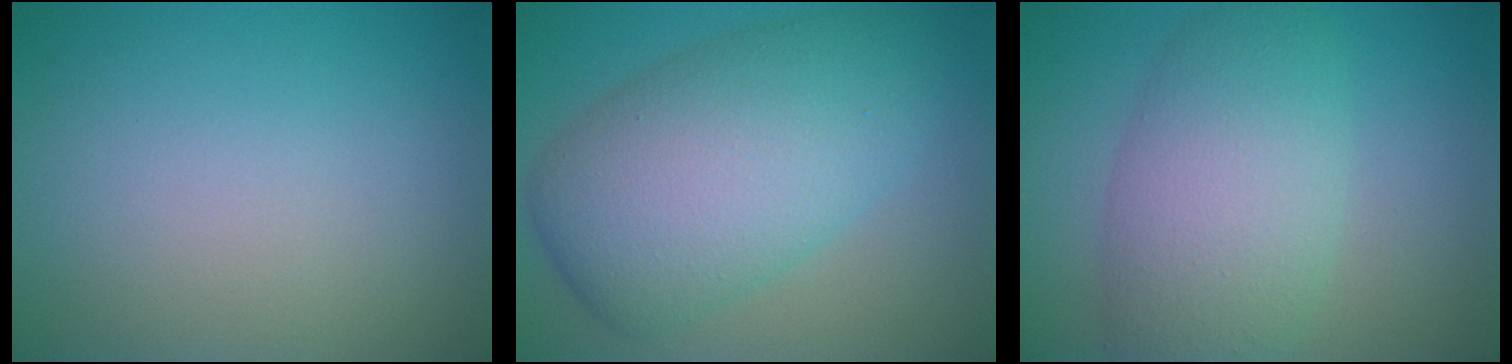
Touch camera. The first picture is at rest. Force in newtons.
{"total": 9.6, "press": 9.6, "slide": 0.2}
{"total": 7.0, "press": 7.0, "slide": 0.2}